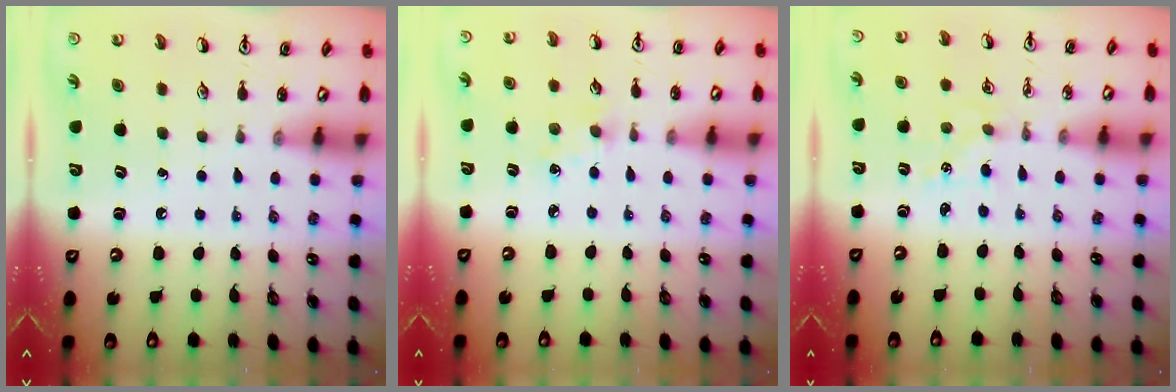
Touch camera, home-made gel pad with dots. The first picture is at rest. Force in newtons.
{"total": 2.2, "press": 2.2, "slide": 0.4}
{"total": 1.0, "press": 0.9, "slide": 0.2}